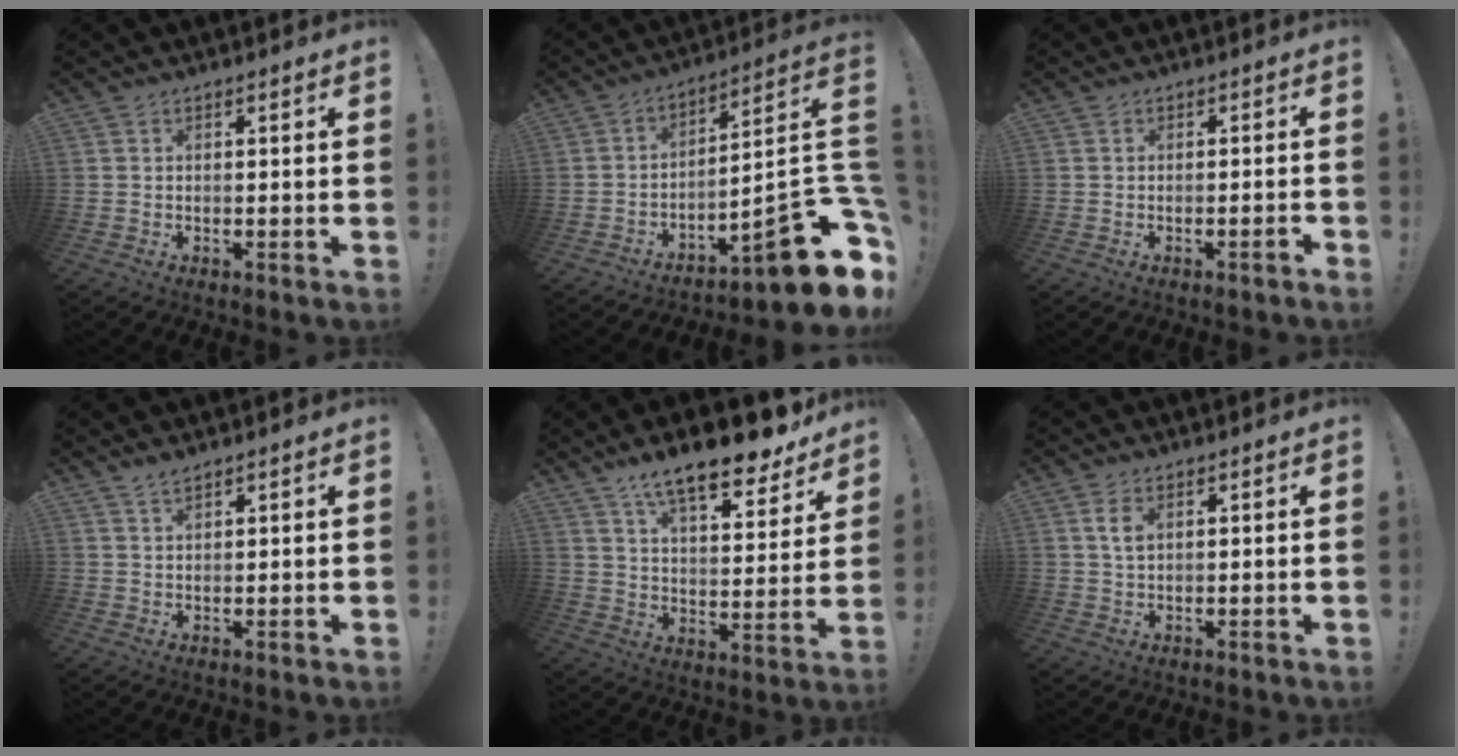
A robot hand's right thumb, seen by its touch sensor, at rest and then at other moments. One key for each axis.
{"total": 14.9, "fx": -8.3, "fy": 3.0, "fz": 12.0, "tx": -0.129, "ty": 0.021, "tz": -0.138}
{"total": 1.4, "fx": -1.1, "fy": -0.1, "fz": 0.8, "tx": -0.010, "ty": 0.000, "tz": -0.018}
{"total": 2.3, "fx": 2.1, "fy": 0.4, "fz": 1.0, "tx": -0.016, "ty": -0.012, "tz": 0.037}
{"total": 16.0, "fx": 12.0, "fy": 4.1, "fz": 9.8, "tx": -0.153, "ty": -0.091, "tz": 0.198}
{"total": 3.6, "fx": 1.4, "fy": 1.8, "fz": 2.8, "tx": -0.045, "ty": -0.002, "tz": 0.022}